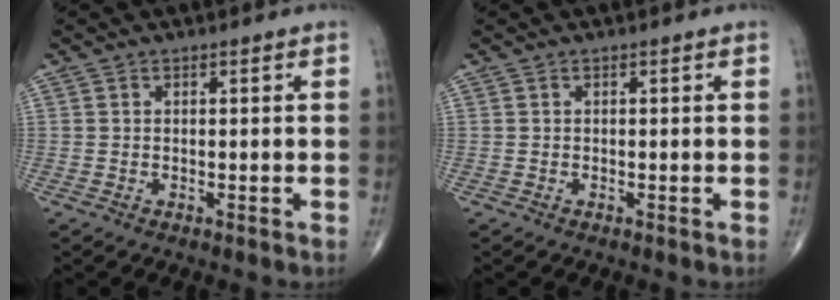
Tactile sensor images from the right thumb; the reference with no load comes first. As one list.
[{"total": 0.0}]